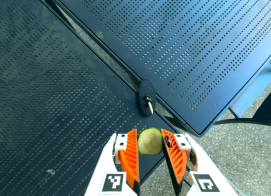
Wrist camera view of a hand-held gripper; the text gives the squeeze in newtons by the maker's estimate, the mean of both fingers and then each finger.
{"total": 4.3, "left": 3.8, "right": 4.8}